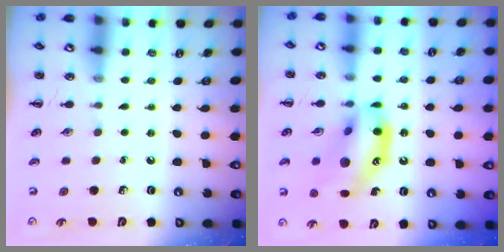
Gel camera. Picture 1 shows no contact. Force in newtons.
{"total": 16.5, "press": 16.1, "slide": 3.6}